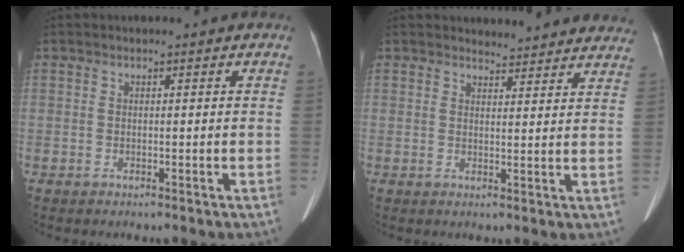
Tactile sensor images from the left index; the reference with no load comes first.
{"total": 9.8, "force": [9.6, 1.9, 1.1], "torque": [0.014, -0.005, 0.087]}